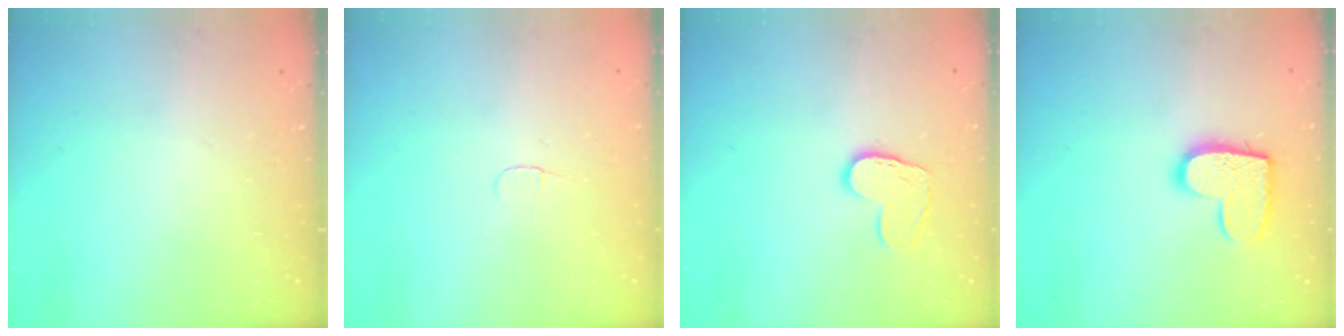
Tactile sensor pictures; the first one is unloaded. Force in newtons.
{"total": 3.1, "press": 3.1, "slide": 0.3}
{"total": 9.5, "press": 9.5, "slide": 0.7}
{"total": 12.7, "press": 12.7, "slide": 0.7}